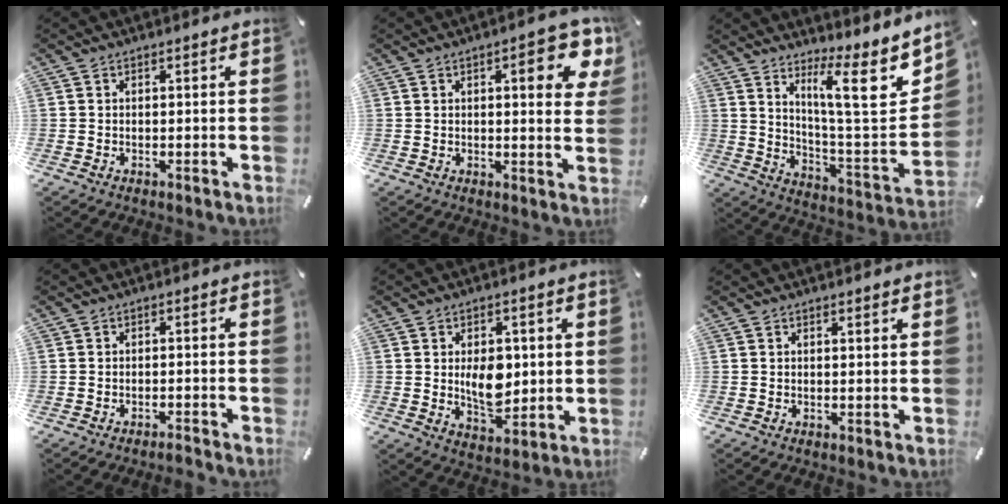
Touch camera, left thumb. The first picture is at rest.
{"total": 9.9, "force": [4.0, 3.1, 8.5], "torque": [-0.101, -0.020, 0.058]}
{"total": 16.3, "force": [9.4, 4.1, 12.7], "torque": [-0.188, -0.073, 0.142]}
{"total": 1.6, "force": [-1.5, 0.3, 0.4], "torque": [-0.009, 0.006, -0.031]}
{"total": 8.8, "force": [1.0, 5.9, 6.4], "torque": [-0.098, -0.007, 0.013]}
{"total": 0.6, "force": [0.6, 0.0, 0.3], "torque": [-0.005, -0.003, 0.010]}